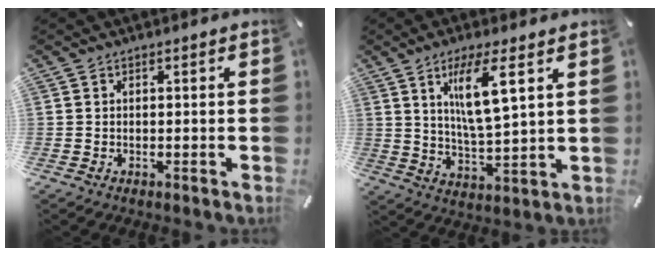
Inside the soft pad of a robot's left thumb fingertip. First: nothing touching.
{"total": 10.4, "force": [4.8, 2.1, 9.0], "torque": [-0.162, -0.007, 0.076]}